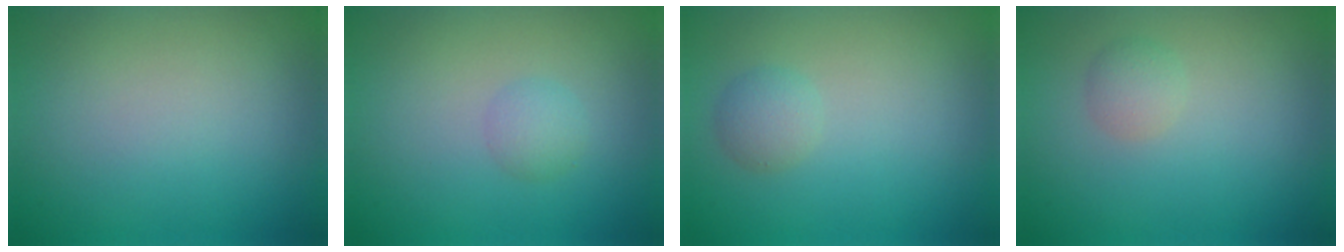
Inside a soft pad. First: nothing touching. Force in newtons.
{"total": 1.5, "press": 1.5, "slide": 0.1}
{"total": 1.6, "press": 1.6, "slide": 0.1}
{"total": 1.4, "press": 1.4, "slide": 0.1}